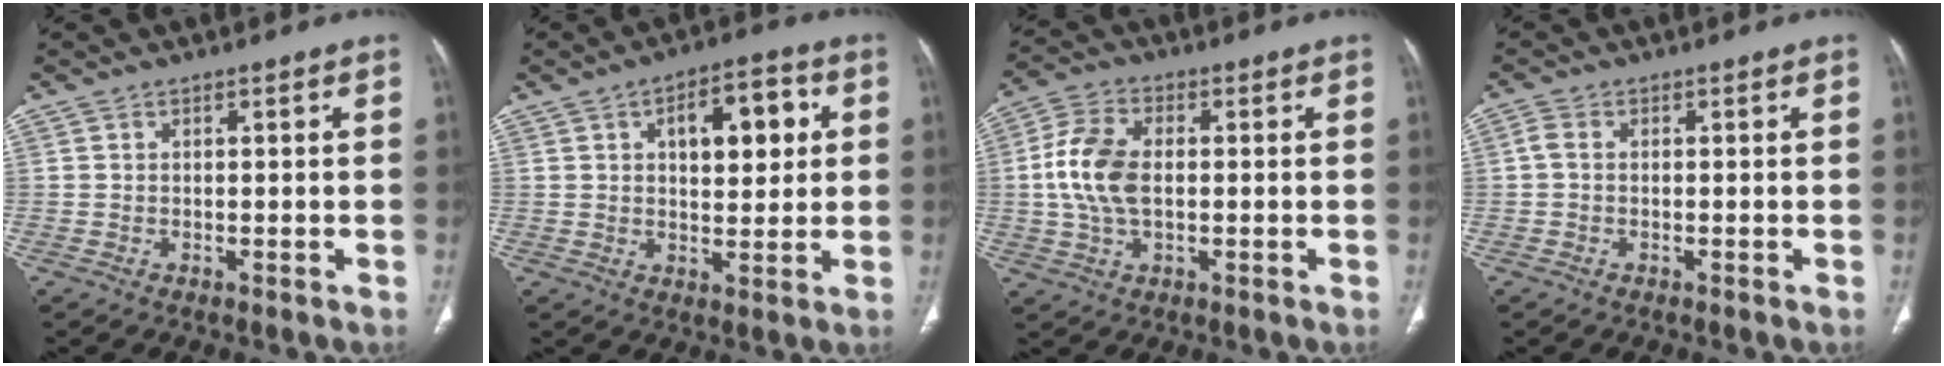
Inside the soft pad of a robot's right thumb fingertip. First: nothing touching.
{"total": 10.7, "force": [3.0, 5.3, 8.8], "torque": [-0.094, 0.006, 0.040]}
{"total": 10.1, "force": [0.2, 6.1, 8.1], "torque": [-0.172, 0.014, 0.002]}
{"total": 1.6, "force": [0.0, 1.1, 1.2], "torque": [-0.024, 0.004, -0.004]}